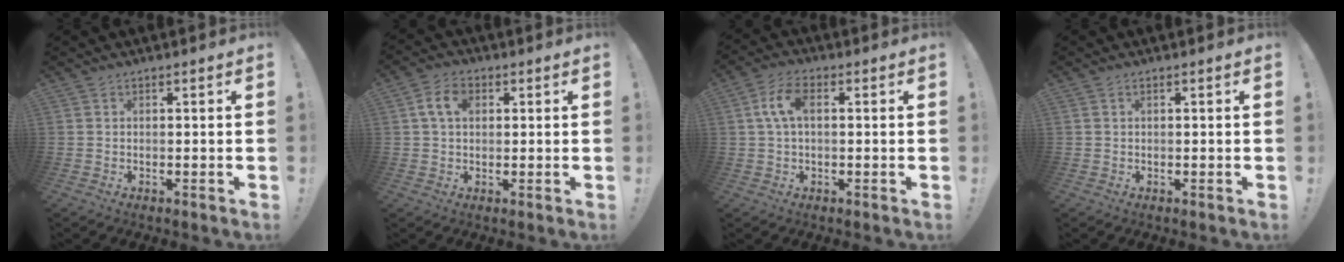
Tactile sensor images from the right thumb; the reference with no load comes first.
{"total": 7.3, "force": [1.8, 4.9, 5.0], "torque": [-0.094, 0.009, 0.033]}
{"total": 7.6, "force": [1.2, 4.2, 6.2], "torque": [-0.123, 0.009, 0.021]}
{"total": 0.5, "force": [0.2, 0.3, 0.4], "torque": [-0.012, 0.003, 0.006]}